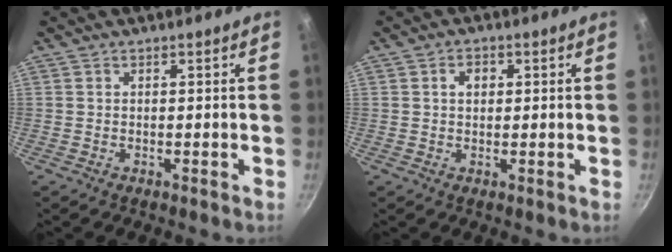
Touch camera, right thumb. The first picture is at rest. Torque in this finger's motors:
{"motor_torque": [0.37, 1.23, 0.06, 0.14, 0.01]}